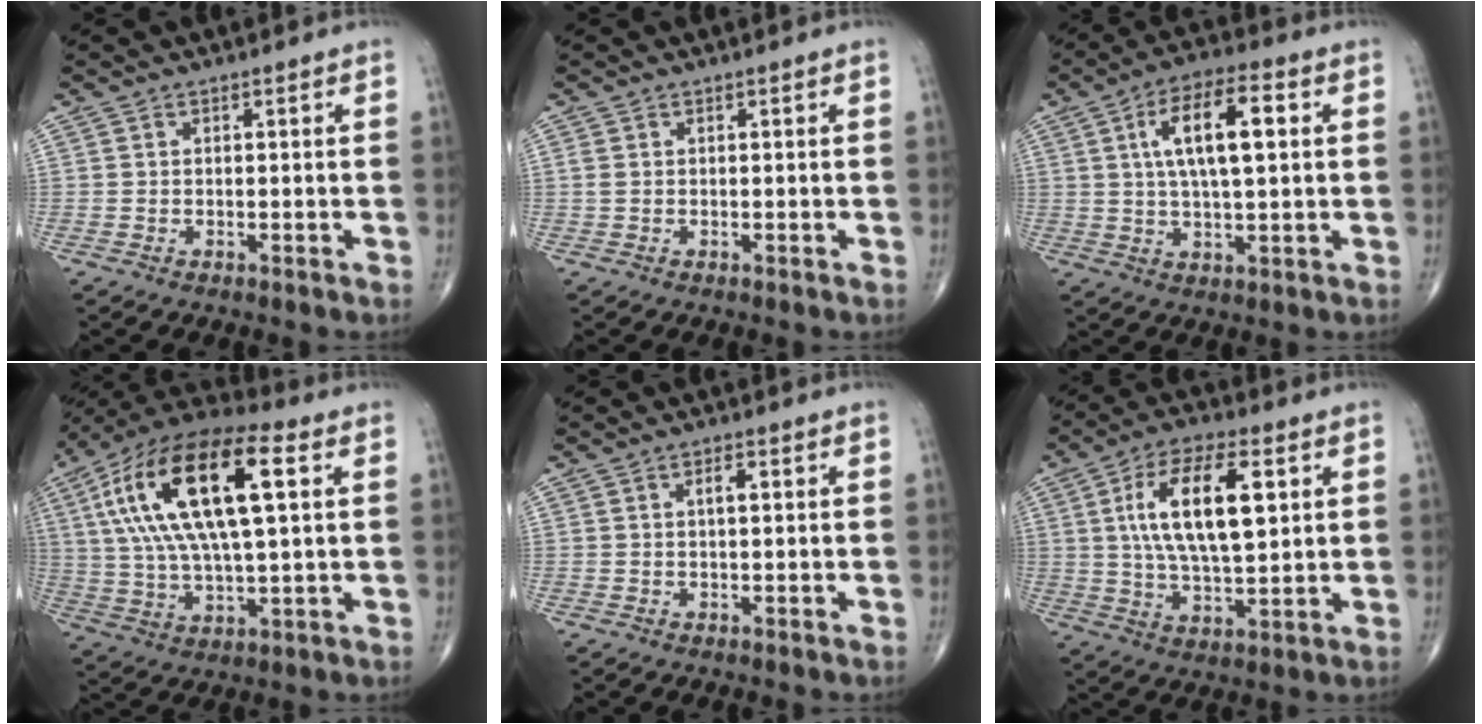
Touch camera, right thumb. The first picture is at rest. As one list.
[{"total": 0.9, "force": [0.3, 0.5, 0.7], "torque": [-0.022, 0.010, 0.011]}, {"total": 12.6, "force": [2.9, 4.6, 11.4], "torque": [-0.190, 0.010, 0.046]}, {"total": 24.4, "force": [6.2, 9.2, 21.7], "torque": [-0.423, 0.018, 0.101]}, {"total": 2.2, "force": [0.5, 0.8, 1.9], "torque": [-0.029, 0.002, 0.007]}, {"total": 16.2, "force": [3.9, 6.8, 14.2], "torque": [-0.245, -0.002, 0.070]}]